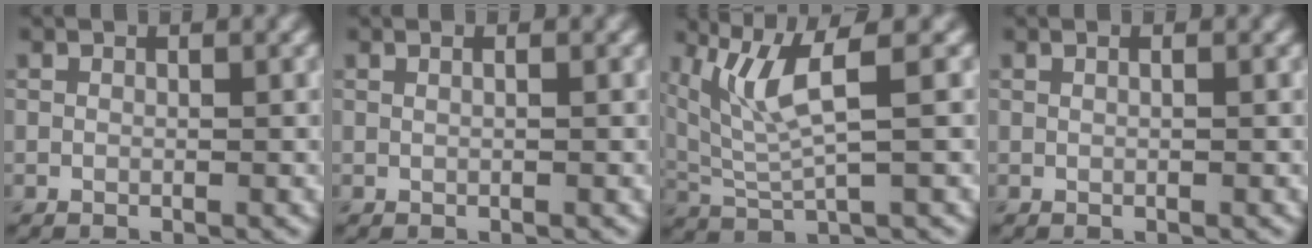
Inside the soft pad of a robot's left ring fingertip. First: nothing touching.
{"total": 1.0, "force": [0.5, 0.5, 0.7], "torque": [-0.003, -0.006, -0.004]}
{"total": 5.3, "force": [2.4, 1.0, 4.6], "torque": [-0.099, 0.001, 0.053]}
{"total": 0.6, "force": [0.3, 0.3, 0.5], "torque": [-0.008, -0.001, -0.002]}